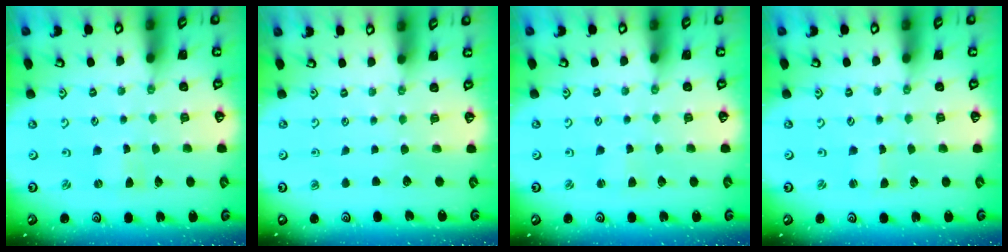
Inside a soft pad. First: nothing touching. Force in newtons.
{"total": 0.0}
{"total": 1.6, "press": 1.6, "slide": 0.3}
{"total": 0.0}